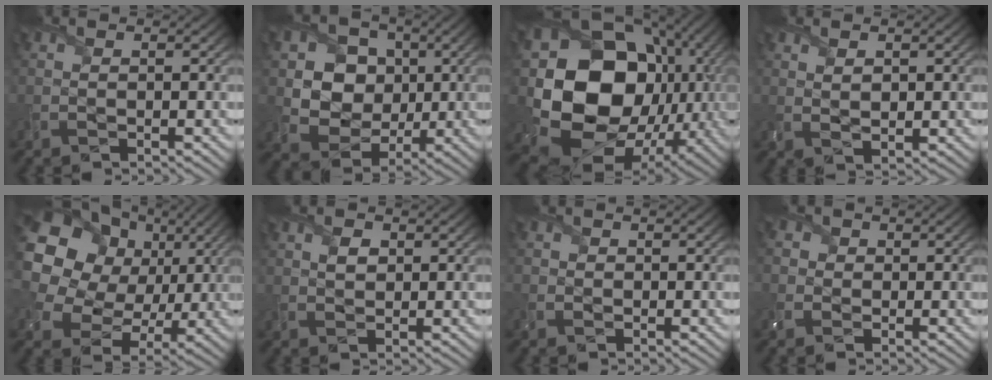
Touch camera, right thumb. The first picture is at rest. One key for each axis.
{"total": 9.4, "fx": 1.5, "fy": 8.2, "fz": 4.3, "tx": -0.110, "ty": -0.002, "tz": 0.021}
{"total": 21.7, "fx": 1.0, "fy": 17.9, "fz": 12.4, "tx": -0.291, "ty": -0.050, "tz": 0.063}
{"total": 2.0, "fx": 1.0, "fy": 1.1, "fz": 1.3, "tx": -0.032, "ty": -0.005, "tz": 0.023}
{"total": 20.3, "fx": 7.6, "fy": 16.3, "fz": 9.4, "tx": -0.278, "ty": 0.050, "tz": 0.141}
{"total": 1.7, "fx": 0.6, "fy": 1.2, "fz": 1.1, "tx": -0.024, "ty": 0.001, "tz": 0.011}
{"total": 1.3, "fx": -0.3, "fy": 1.2, "fz": 0.3, "tx": -0.006, "ty": -0.002, "tz": -0.007}
{"total": 3.0, "fx": -0.1, "fy": 2.9, "fz": 0.8, "tx": -0.025, "ty": 0.008, "tz": -0.017}